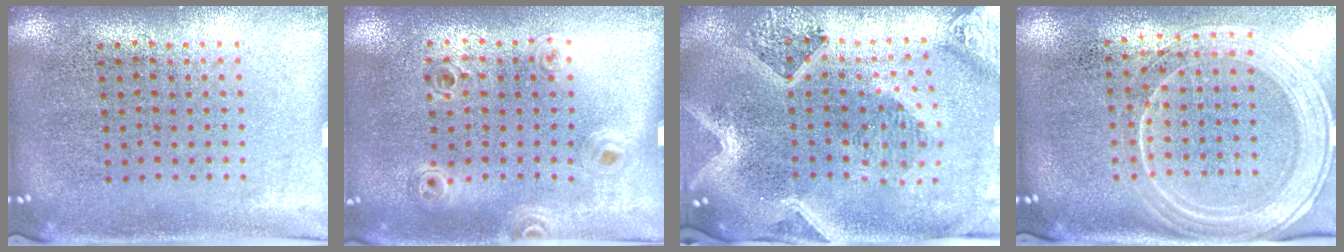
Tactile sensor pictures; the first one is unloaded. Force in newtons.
{"total": 0.9, "press": 0.9, "slide": 0.2}
{"total": 4.0, "press": 3.1, "slide": 2.6}
{"total": 2.1, "press": 1.9, "slide": 0.9}